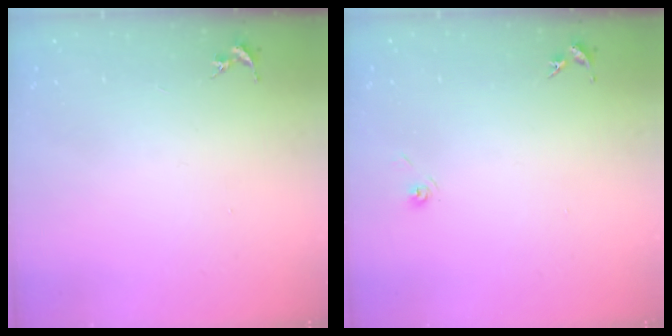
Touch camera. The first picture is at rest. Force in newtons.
{"total": 3.3, "press": 2.7, "slide": 2.0}